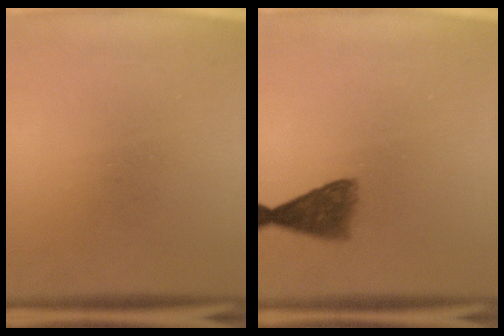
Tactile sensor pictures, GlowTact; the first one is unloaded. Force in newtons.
{"total": 4.2}